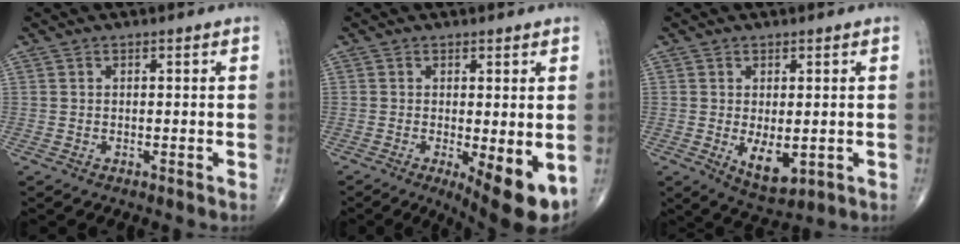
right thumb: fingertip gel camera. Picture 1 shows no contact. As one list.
[{"total": 9.0, "force": [-2.4, 2.6, 8.3], "torque": [-0.112, -0.023, -0.031]}, {"total": 6.0, "force": [-0.9, 2.9, 5.1], "torque": [-0.070, -0.016, -0.002]}]